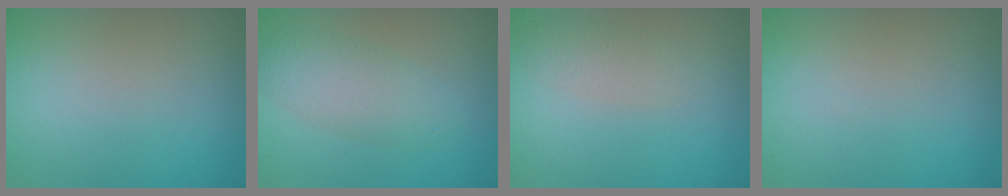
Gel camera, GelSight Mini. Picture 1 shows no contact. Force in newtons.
{"total": 3.6, "press": 3.6, "slide": 0.2}
{"total": 2.0, "press": 2.0, "slide": 0.0}
{"total": 0.0}